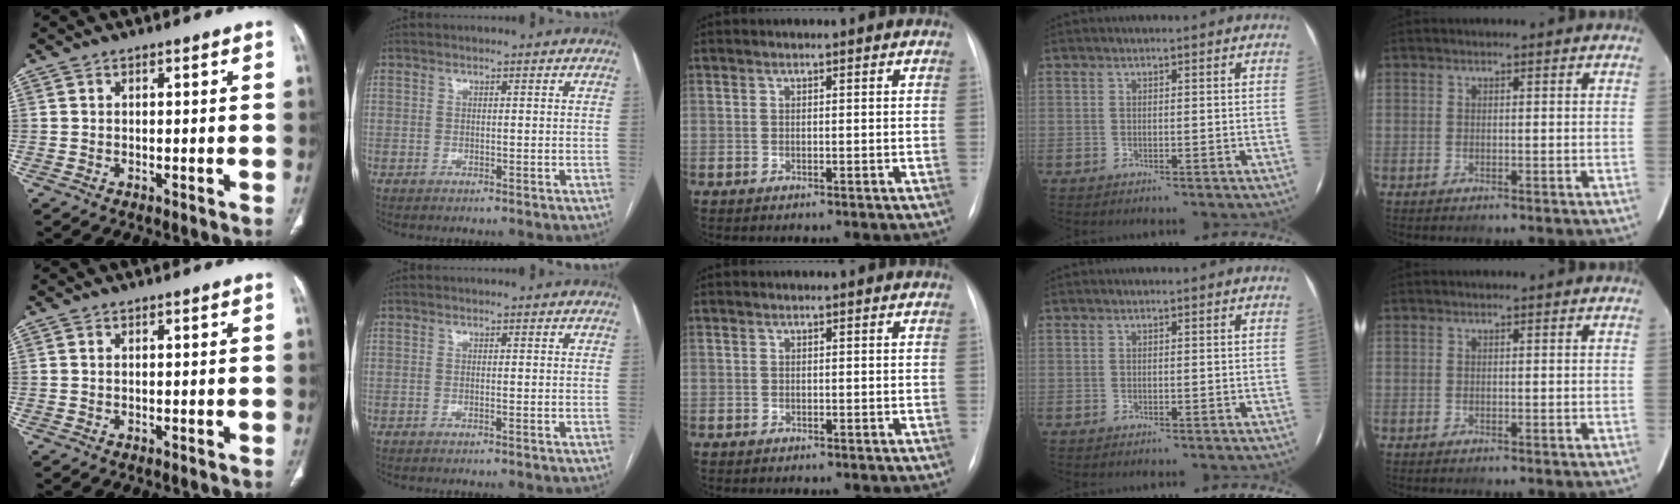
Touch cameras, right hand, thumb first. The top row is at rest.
{"middle": {"total": 0.6, "force": [-0.4, 0.4, 0.0], "torque": [-0.007, 0.002, -0.007]}}